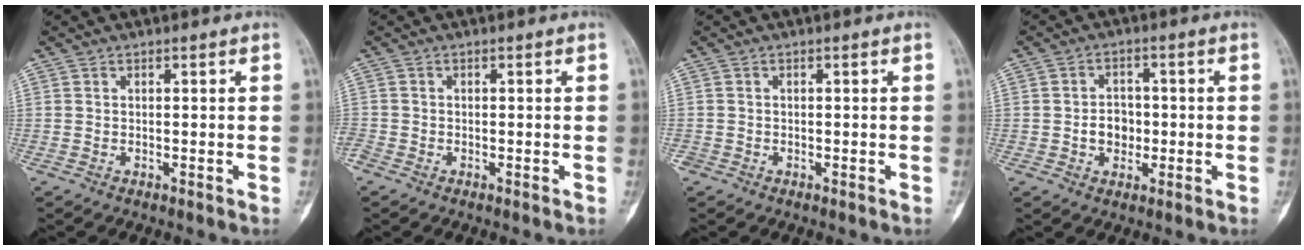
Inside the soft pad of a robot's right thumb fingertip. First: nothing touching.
{"total": 1.5, "force": [-1.0, 0.7, 0.8], "torque": [-0.027, -0.005, -0.027]}
{"total": 0.8, "force": [-0.5, 0.6, 0.0], "torque": [0.002, 0.003, -0.012]}
{"total": 4.9, "force": [-0.8, 4.0, 2.8], "torque": [-0.020, 0.010, -0.014]}